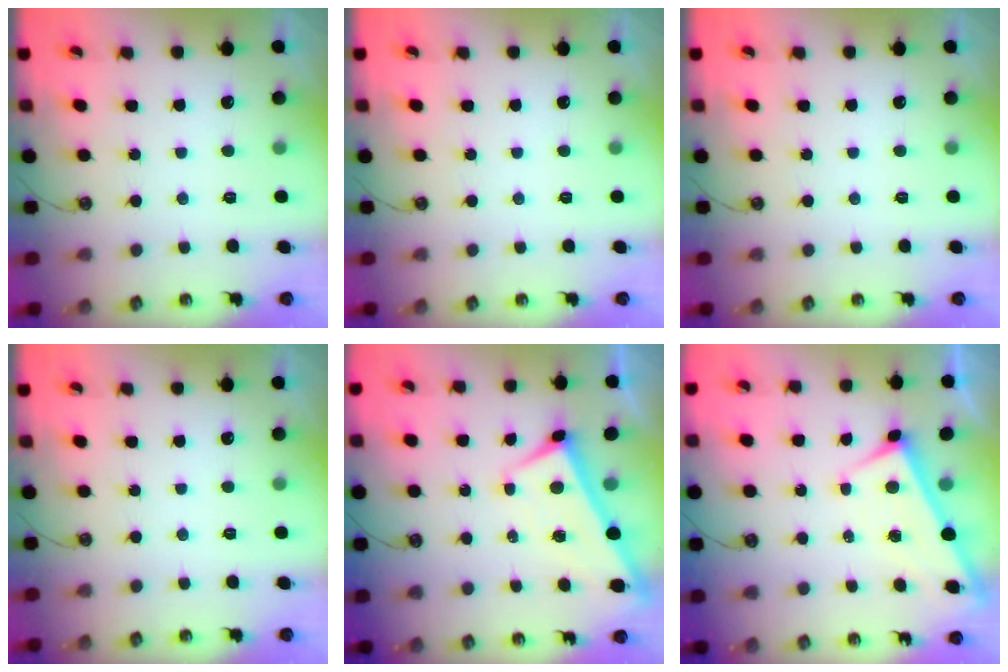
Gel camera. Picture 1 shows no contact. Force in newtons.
{"total": 0.0}
{"total": 0.0}
{"total": 0.0}
{"total": 1.9, "press": 1.9, "slide": 0.2}
{"total": 1.8, "press": 1.8, "slide": 0.1}